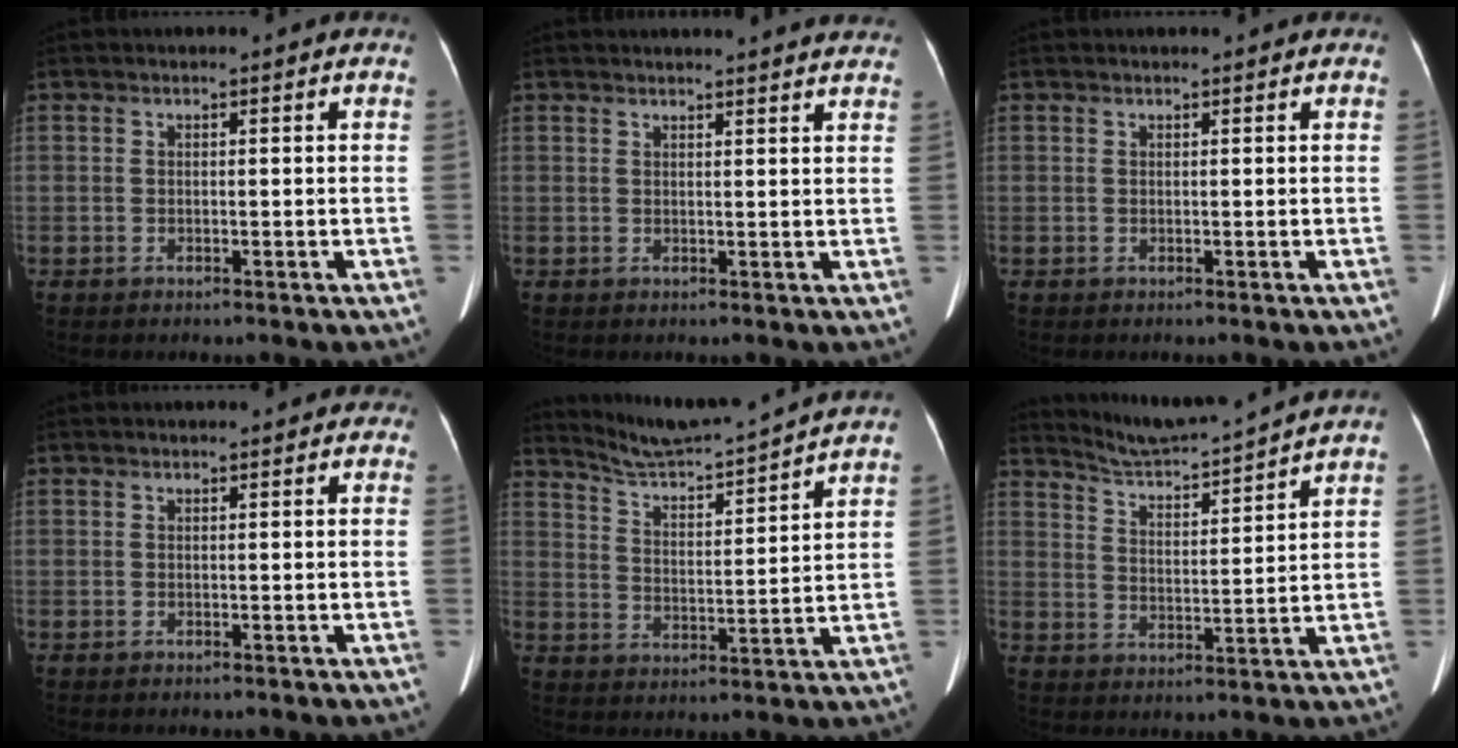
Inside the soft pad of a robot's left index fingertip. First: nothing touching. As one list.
[{"total": 11.2, "force": [10.8, 0.7, 3.0], "torque": [-0.024, 0.002, 0.107]}, {"total": 1.5, "force": [1.3, 0.5, 0.6], "torque": [-0.009, 0.020, 0.015]}, {"total": 2.0, "force": [1.6, 1.0, 0.8], "torque": [-0.001, 0.020, 0.011]}, {"total": 13.2, "force": [12.6, -1.6, 3.6], "torque": [-0.072, -0.003, 0.195]}, {"total": 10.9, "force": [10.5, -1.4, 2.7], "torque": [-0.057, 0.003, 0.170]}]